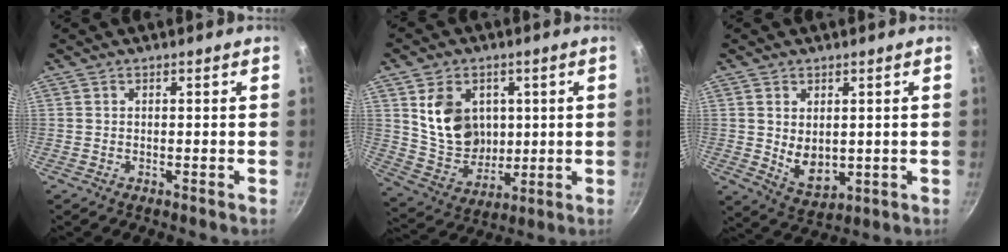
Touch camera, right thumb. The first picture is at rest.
{"total": 13.8, "force": [3.2, 10.9, 7.9], "torque": [-0.108, -0.021, 0.072]}
{"total": 7.1, "force": [0.8, 4.7, 5.2], "torque": [-0.077, -0.021, 0.030]}